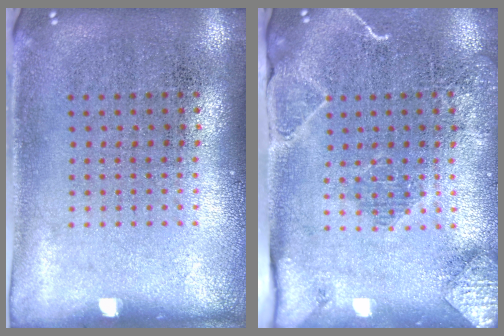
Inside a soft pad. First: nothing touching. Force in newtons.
{"total": 2.0, "press": 1.9, "slide": 0.3}